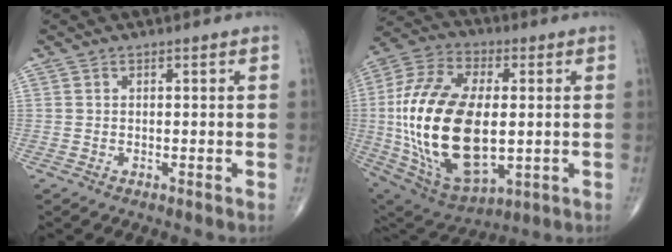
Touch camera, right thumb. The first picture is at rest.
{"total": 27.0, "force": [-0.7, 14.5, 22.8], "torque": [-0.462, -0.005, 0.005]}